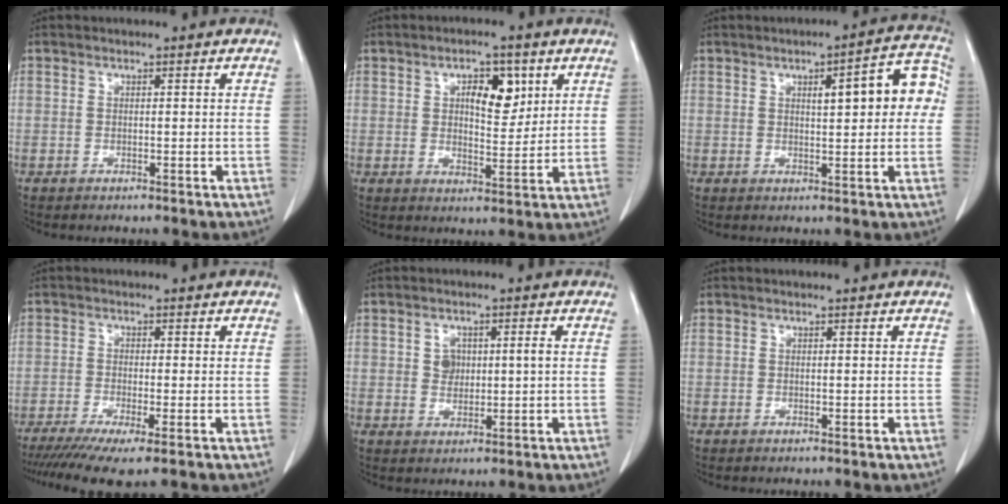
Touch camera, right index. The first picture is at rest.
{"total": 6.5, "force": [2.6, 2.9, 5.2], "torque": [-0.081, 0.001, 0.044]}
{"total": 9.2, "force": [1.7, 2.3, 8.7], "torque": [-0.108, 0.028, 0.020]}
{"total": 8.1, "force": [-5.5, 0.6, 5.9], "torque": [-0.097, -0.017, -0.090]}
{"total": 3.6, "force": [0.6, 2.0, 2.9], "torque": [-0.051, 0.008, 0.016]}
{"total": 0.0}